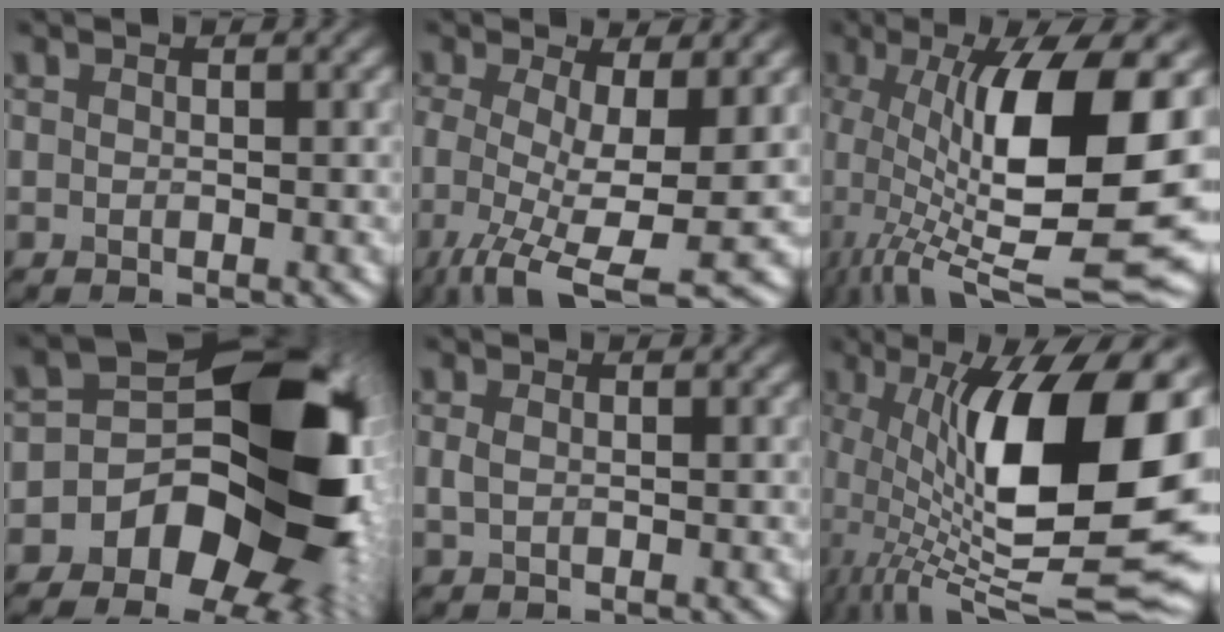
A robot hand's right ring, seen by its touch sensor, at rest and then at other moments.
{"total": 9.5, "force": [-2.1, 3.0, 8.8], "torque": [-0.153, -0.024, -0.034]}
{"total": 16.0, "force": [-0.2, 5.5, 15.0], "torque": [-0.256, 0.004, -0.006]}
{"total": 15.4, "force": [-4.5, 11.0, 9.7], "torque": [-0.125, 0.001, -0.092]}
{"total": 0.8, "force": [0.0, 0.4, 0.7], "torque": [-0.021, 0.000, 0.003]}
{"total": 17.4, "force": [0.6, 7.0, 16.0], "torque": [-0.255, 0.004, 0.004]}